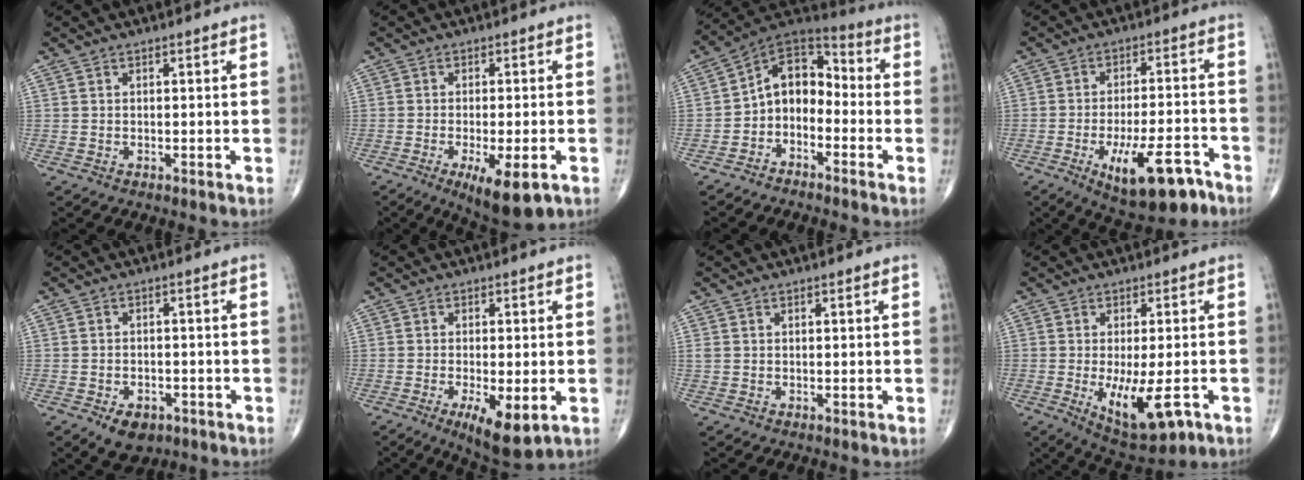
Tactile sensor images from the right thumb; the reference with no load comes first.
{"total": 9.7, "force": [-4.1, 3.0, 8.2], "torque": [-0.121, -0.011, -0.056]}
{"total": 10.4, "force": [-2.8, 7.4, 6.7], "torque": [-0.080, 0.069, -0.068]}
{"total": 14.1, "force": [-7.1, 5.2, 11.0], "torque": [-0.158, 0.030, -0.099]}
{"total": 5.8, "force": [-3.2, 3.8, 3.1], "torque": [-0.033, 0.013, -0.040]}
{"total": 8.7, "force": [-2.9, 2.9, 7.7], "torque": [-0.120, -0.019, -0.040]}
{"total": 0.9, "force": [0.2, 0.7, 0.4], "torque": [-0.007, 0.004, 0.006]}
{"total": 11.1, "force": [-3.4, 4.1, 9.8], "torque": [-0.155, -0.014, -0.039]}